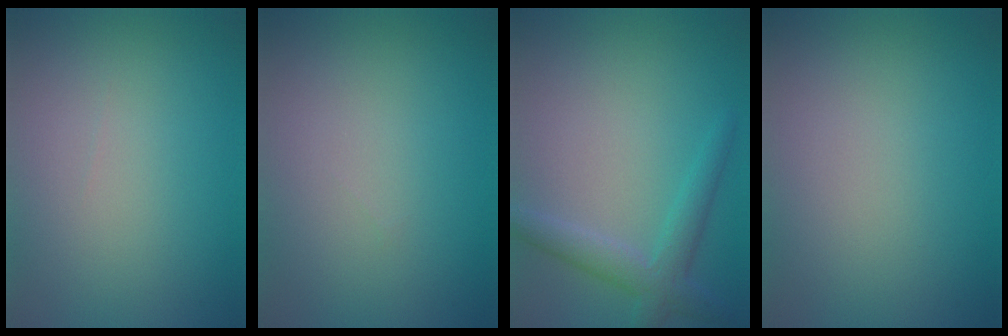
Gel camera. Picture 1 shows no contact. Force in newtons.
{"total": 0.0}
{"total": 3.2, "press": 3.2, "slide": 0.1}
{"total": 0.0}